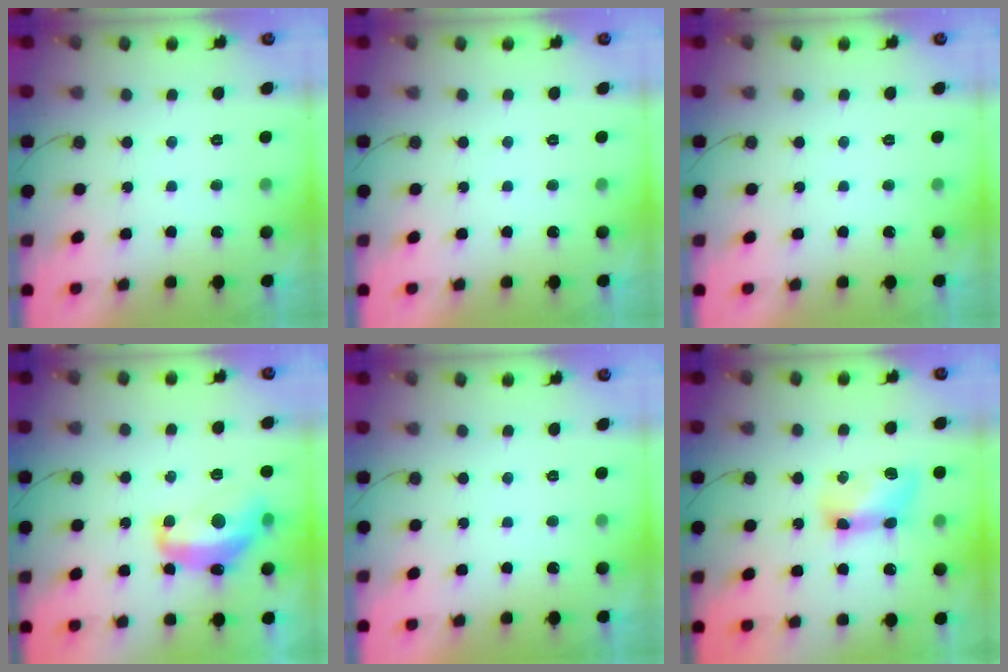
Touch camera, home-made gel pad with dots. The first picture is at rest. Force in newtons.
{"total": 0.0}
{"total": 0.0}
{"total": 13.7, "press": 13.7, "slide": 0.8}
{"total": 0.0}
{"total": 10.4, "press": 10.4, "slide": 0.2}